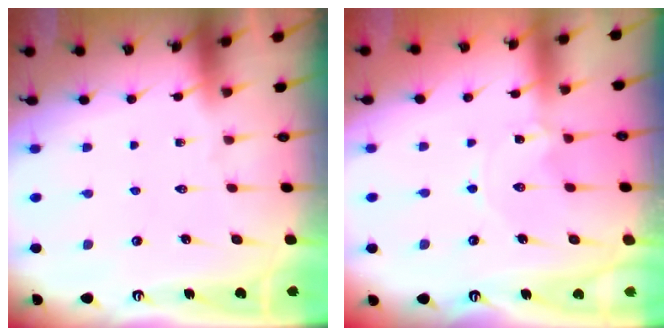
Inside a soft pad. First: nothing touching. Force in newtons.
{"total": 0.8, "press": 0.8, "slide": 0.2}